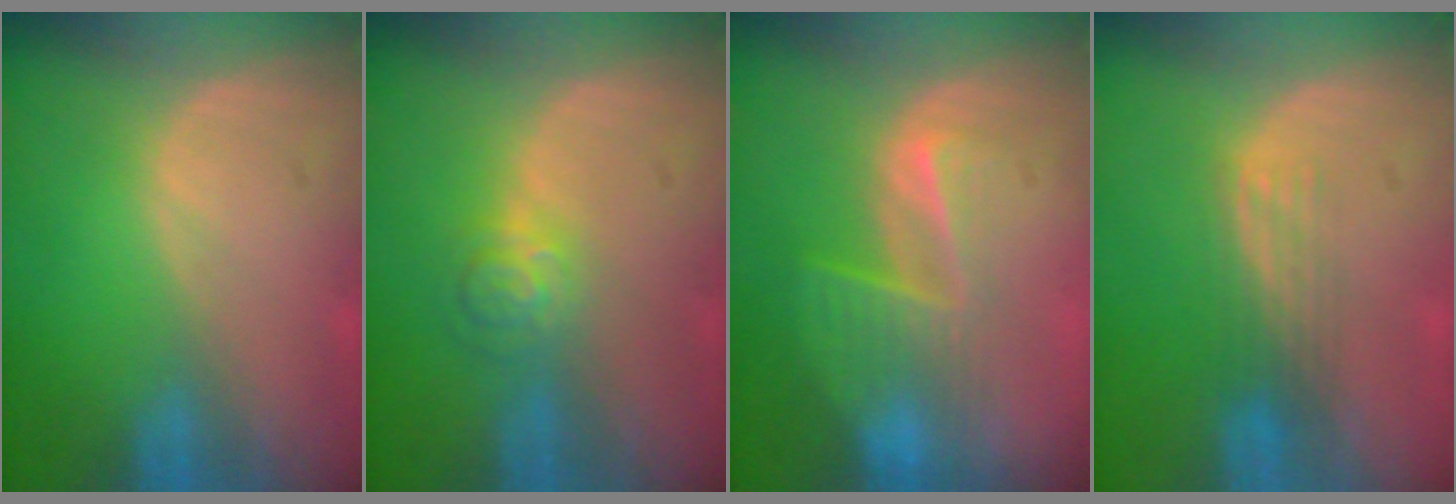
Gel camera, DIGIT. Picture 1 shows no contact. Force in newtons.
{"total": 4.0, "press": 3.6, "slide": 1.6}
{"total": 6.6, "press": 5.6, "slide": 3.5}
{"total": 2.9, "press": 2.8, "slide": 1.0}